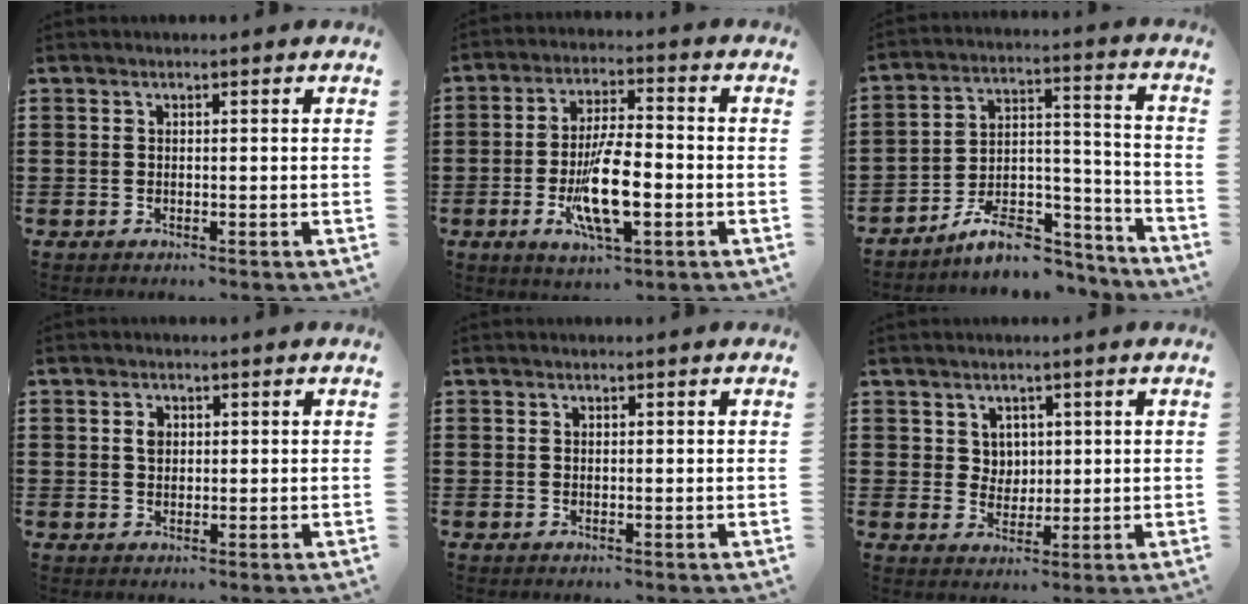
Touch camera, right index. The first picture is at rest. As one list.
[{"total": 11.1, "force": [-2.9, 3.7, 10.1], "torque": [-0.201, -0.010, -0.049]}, {"total": 8.5, "force": [-7.1, 3.3, 3.4], "torque": [-0.049, 0.025, -0.128]}, {"total": 1.9, "force": [0.5, 1.3, 1.3], "torque": [-0.028, 0.007, 0.008]}, {"total": 0.0}, {"total": 3.1, "force": [1.5, 2.6, 0.7], "torque": [-0.027, 0.010, 0.028]}]